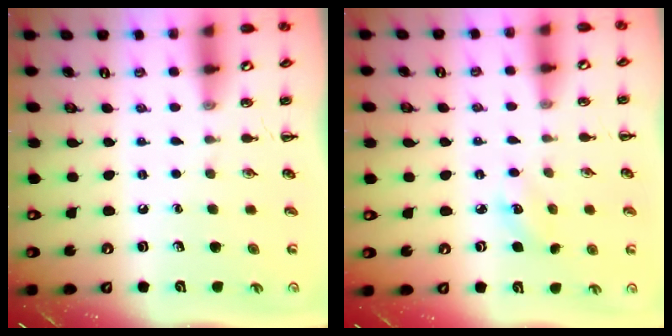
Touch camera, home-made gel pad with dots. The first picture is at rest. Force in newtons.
{"total": 3.8, "press": 3.6, "slide": 0.9}